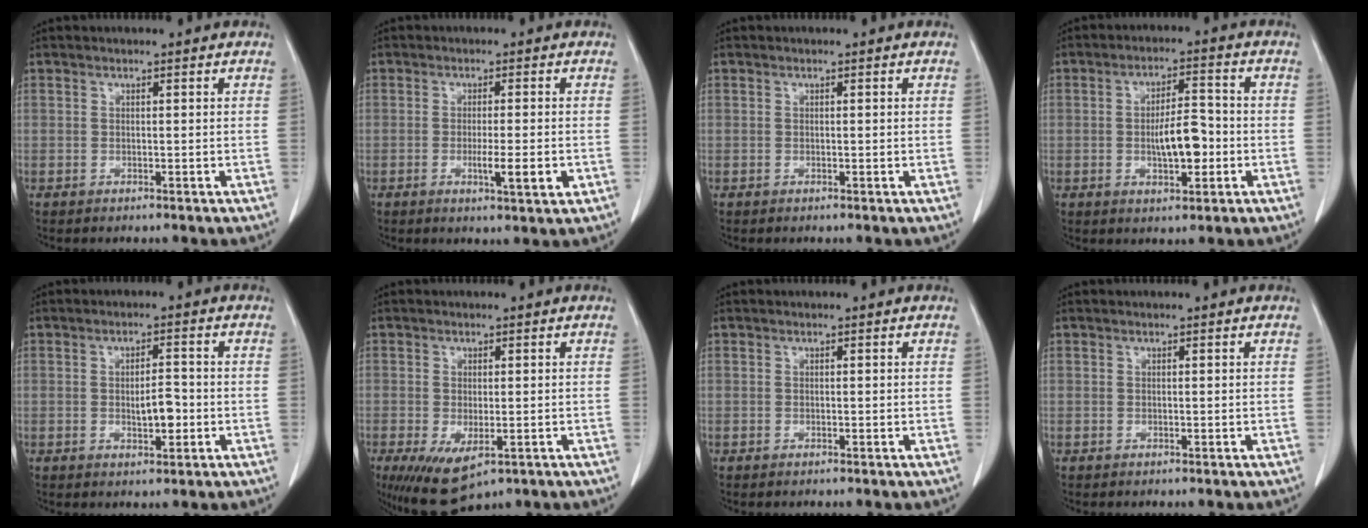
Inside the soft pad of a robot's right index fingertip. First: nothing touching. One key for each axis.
{"total": 4.8, "fx": -1.3, "fy": 0.3, "fz": 4.6, "tx": -0.073, "ty": -0.009, "tz": -0.018}
{"total": 0.0}
{"total": 7.2, "fx": -1.3, "fy": 2.5, "fz": 6.7, "tx": -0.118, "ty": 0.007, "tz": -0.019}
{"total": 4.0, "fx": -0.7, "fy": 1.4, "fz": 3.7, "tx": -0.058, "ty": 0.001, "tz": -0.006}
{"total": 8.1, "fx": -3.8, "fy": 3.5, "fz": 6.2, "tx": -0.107, "ty": -0.021, "tz": -0.054}
{"total": 0.0}
{"total": 0.0}